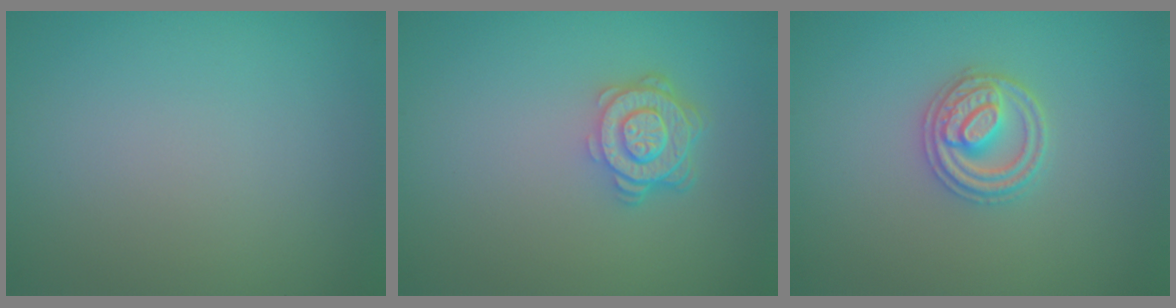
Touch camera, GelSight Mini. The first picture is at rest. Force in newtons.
{"total": 4.1, "press": 3.1, "slide": 2.6}
{"total": 2.8, "press": 2.8, "slide": 0.4}